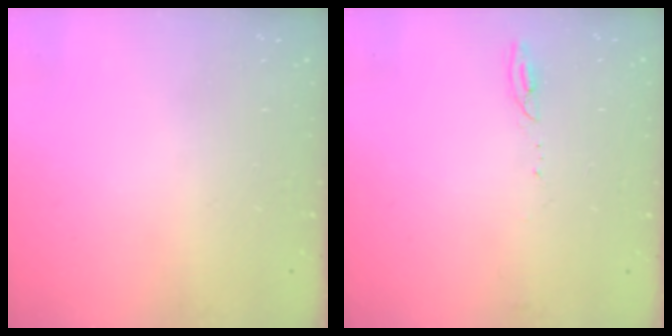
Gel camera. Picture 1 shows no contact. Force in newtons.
{"total": 4.0, "press": 4.0, "slide": 0.6}